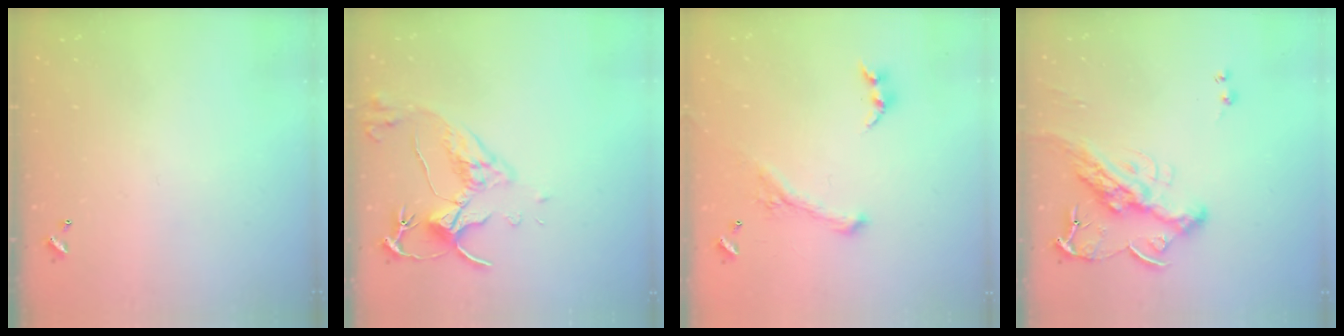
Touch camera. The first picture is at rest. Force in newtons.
{"total": 6.3, "press": 6.2, "slide": 1.2}
{"total": 1.3, "press": 0.5, "slide": 1.2}
{"total": 14.6, "press": 14.6, "slide": 1.6}